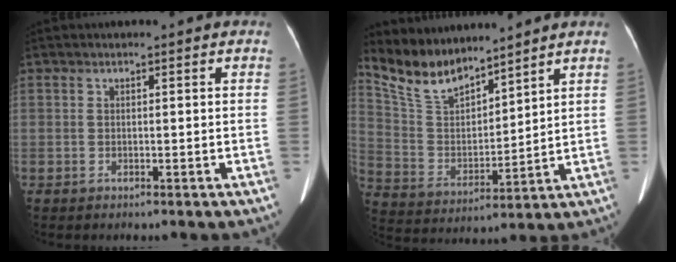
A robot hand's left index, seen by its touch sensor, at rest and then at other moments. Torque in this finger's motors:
{"motor_torque": [-0.09, -0.28, -0.15, -0.08]}